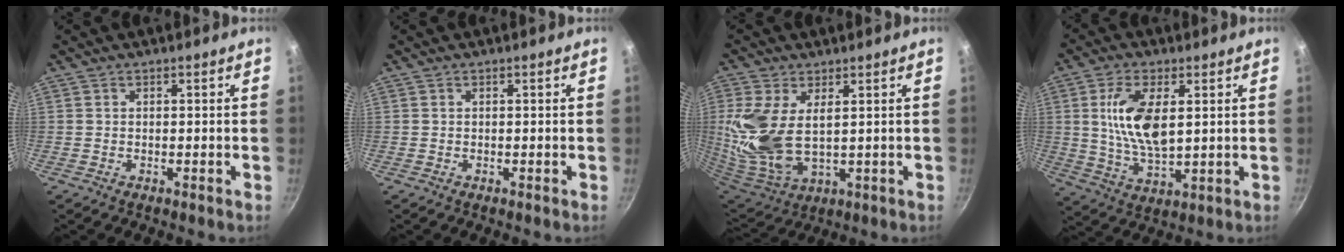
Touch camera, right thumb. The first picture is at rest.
{"total": 0.0}
{"total": 14.4, "force": [1.8, 7.6, 12.1], "torque": [-0.270, -0.015, 0.056]}
{"total": 11.9, "force": [2.4, 5.5, 10.3], "torque": [-0.198, -0.016, 0.053]}